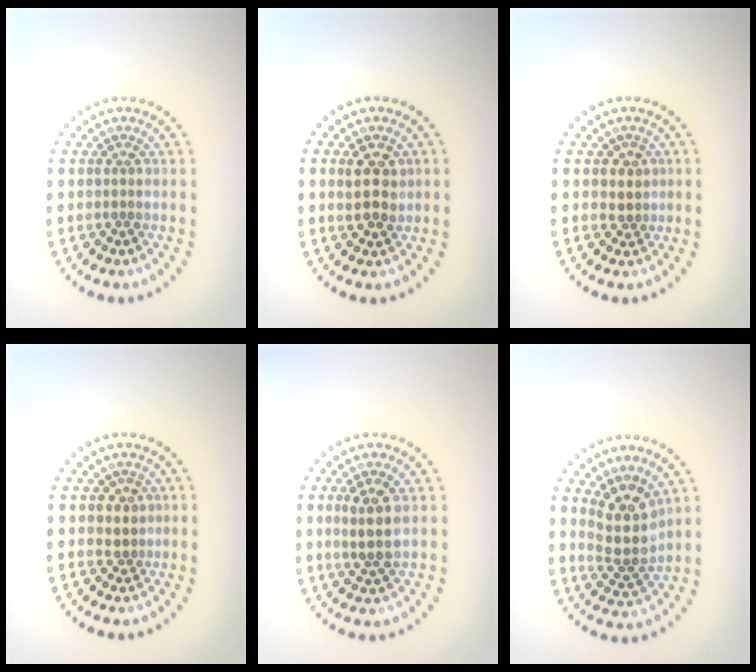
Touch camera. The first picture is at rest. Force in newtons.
{"total": 2.7, "press": 2.6, "slide": 0.6}
{"total": 1.5, "press": 1.2, "slide": 0.9}
{"total": 1.5, "press": 1.2, "slide": 0.9}
{"total": 3.0, "press": 2.8, "slide": 0.8}
{"total": 4.0, "press": 3.4, "slide": 2.2}